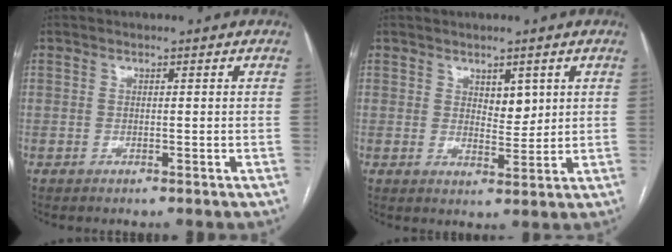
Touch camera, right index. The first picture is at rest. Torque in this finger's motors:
{"motor_torque": [0.08, 0.10, 0.05, 0.03]}